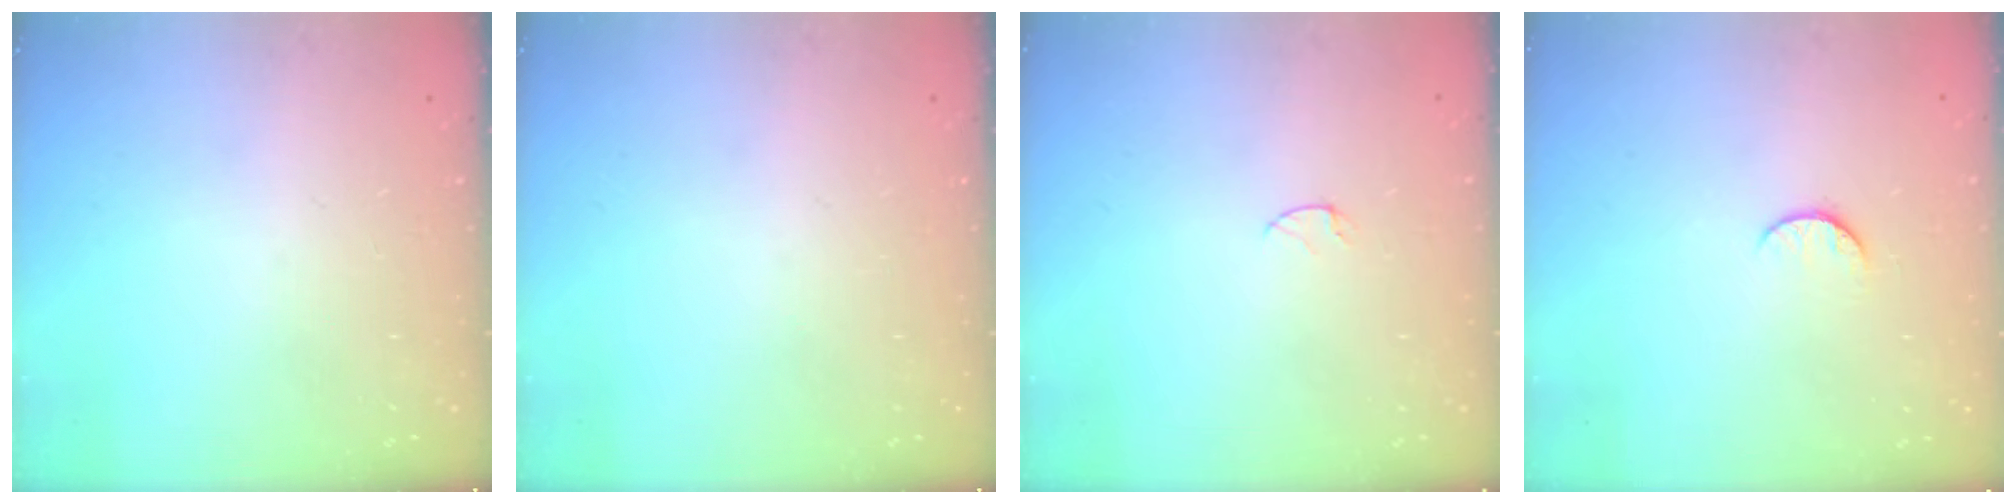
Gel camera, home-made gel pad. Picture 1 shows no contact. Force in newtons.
{"total": 0.0}
{"total": 2.9, "press": 2.9, "slide": 0.3}
{"total": 5.0, "press": 5.0, "slide": 0.4}